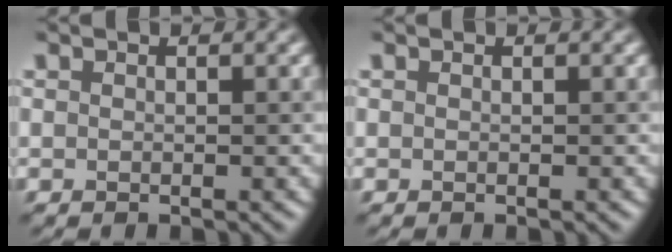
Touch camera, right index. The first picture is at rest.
{"total": 0.0}